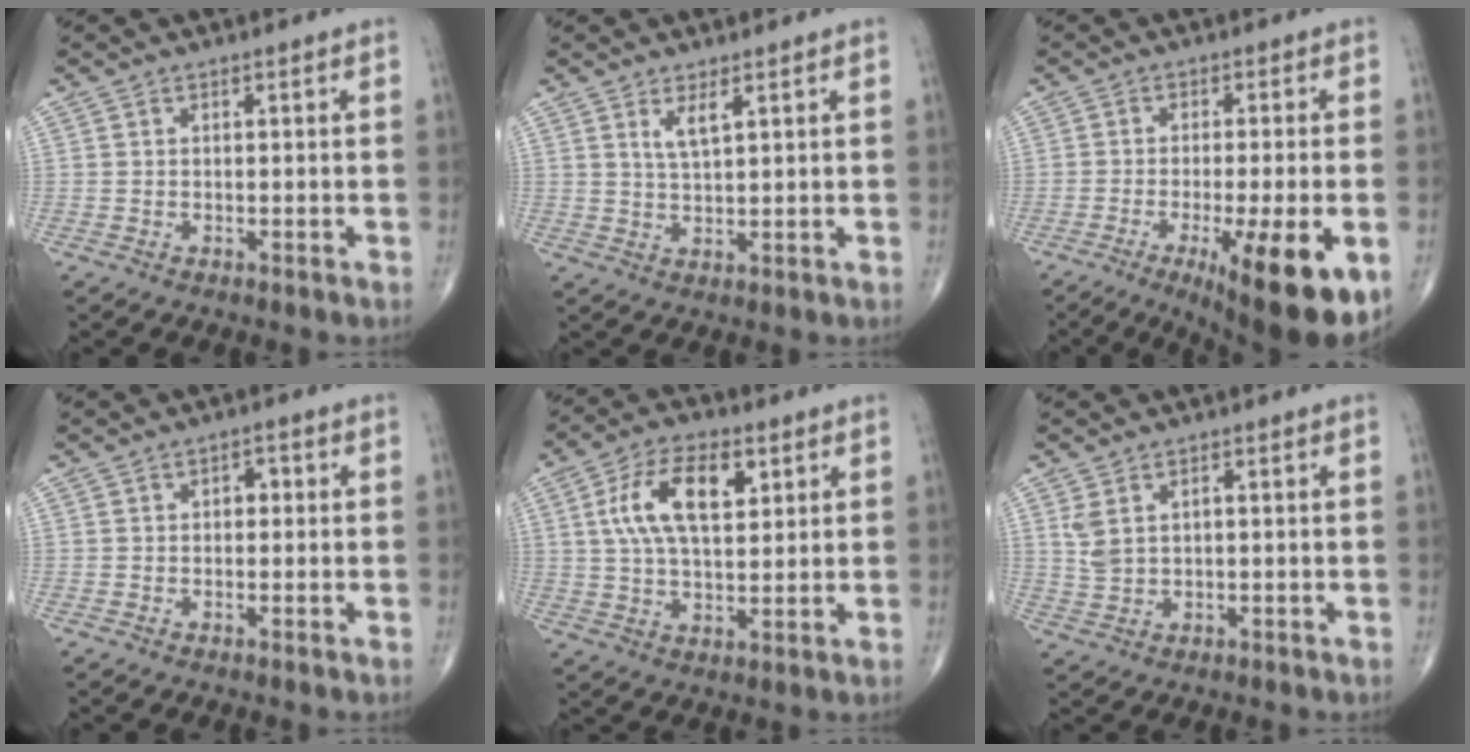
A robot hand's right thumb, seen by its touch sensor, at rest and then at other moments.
{"total": 3.4, "force": [1.8, 0.8, 2.7], "torque": [-0.054, -0.015, 0.038]}
{"total": 16.6, "force": [-6.5, 3.5, 14.8], "torque": [-0.178, -0.013, -0.084]}
{"total": 1.9, "force": [0.2, 1.3, 1.4], "torque": [-0.009, 0.006, -0.002]}
{"total": 12.7, "force": [4.0, 6.4, 10.2], "torque": [-0.180, 0.000, 0.071]}
{"total": 3.9, "force": [1.0, 2.5, 2.8], "torque": [-0.059, 0.004, 0.029]}